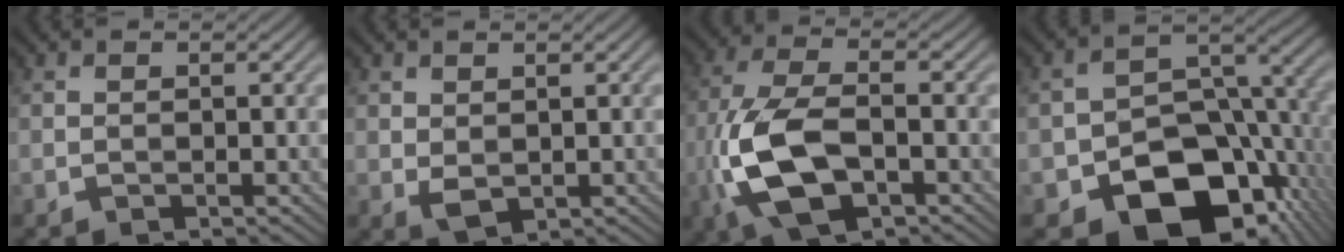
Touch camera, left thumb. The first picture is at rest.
{"total": 1.2, "force": [0.7, 0.7, 0.7], "torque": [-0.018, -0.001, 0.016]}
{"total": 11.0, "force": [-3.5, 5.0, 9.2], "torque": [-0.218, -0.008, -0.077]}
{"total": 14.9, "force": [-7.0, 9.5, 9.1], "torque": [-0.120, -0.030, -0.117]}